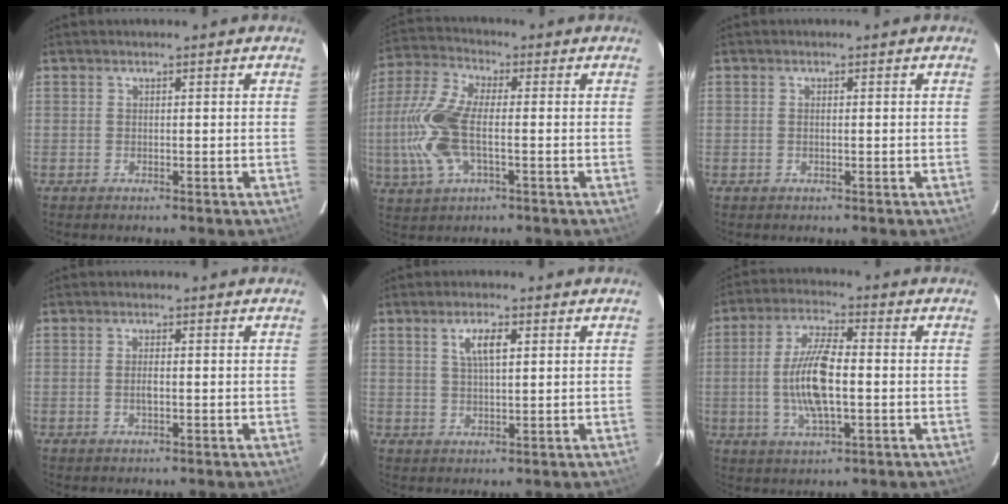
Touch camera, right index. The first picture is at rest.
{"total": 13.3, "force": [-1.9, 5.8, 11.8], "torque": [-0.272, 0.006, -0.043]}
{"total": 0.7, "force": [0.0, 0.1, 0.7], "torque": [-0.016, 0.001, -0.002]}
{"total": 2.1, "force": [-0.4, 0.7, 2.0], "torque": [-0.038, 0.001, -0.006]}
{"total": 4.5, "force": [1.7, 1.4, 4.0], "torque": [-0.074, 0.006, 0.032]}
{"total": 11.4, "force": [-1.4, 3.4, 10.8], "torque": [-0.216, 0.002, -0.026]}